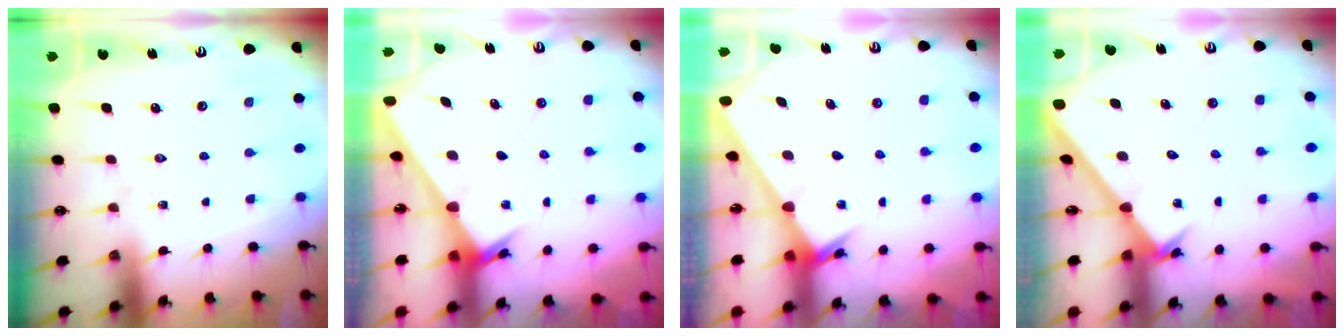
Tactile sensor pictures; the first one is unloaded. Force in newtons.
{"total": 2.1, "press": 2.1, "slide": 0.2}
{"total": 2.5, "press": 2.5, "slide": 0.2}
{"total": 2.1, "press": 2.1, "slide": 0.2}